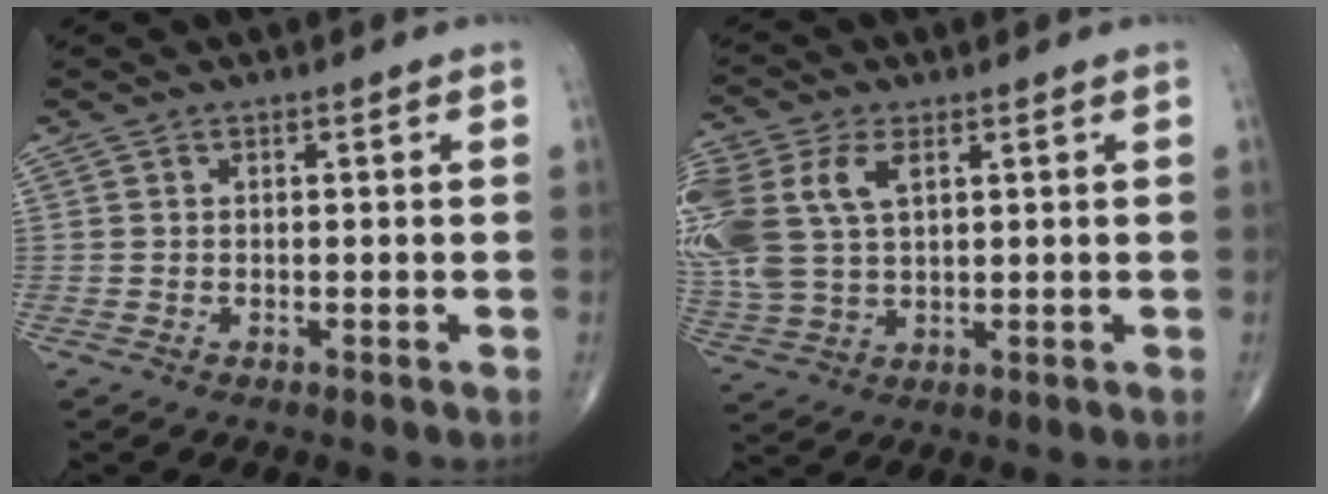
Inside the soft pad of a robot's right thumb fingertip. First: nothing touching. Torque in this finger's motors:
{"motor_torque": [1.12, 1.19, 1.35, 0.59, 0.20]}